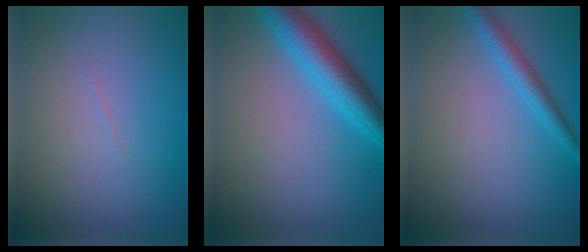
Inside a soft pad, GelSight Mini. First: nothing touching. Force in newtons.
{"total": 5.8, "press": 5.8, "slide": 0.2}
{"total": 2.2, "press": 2.2, "slide": 0.1}